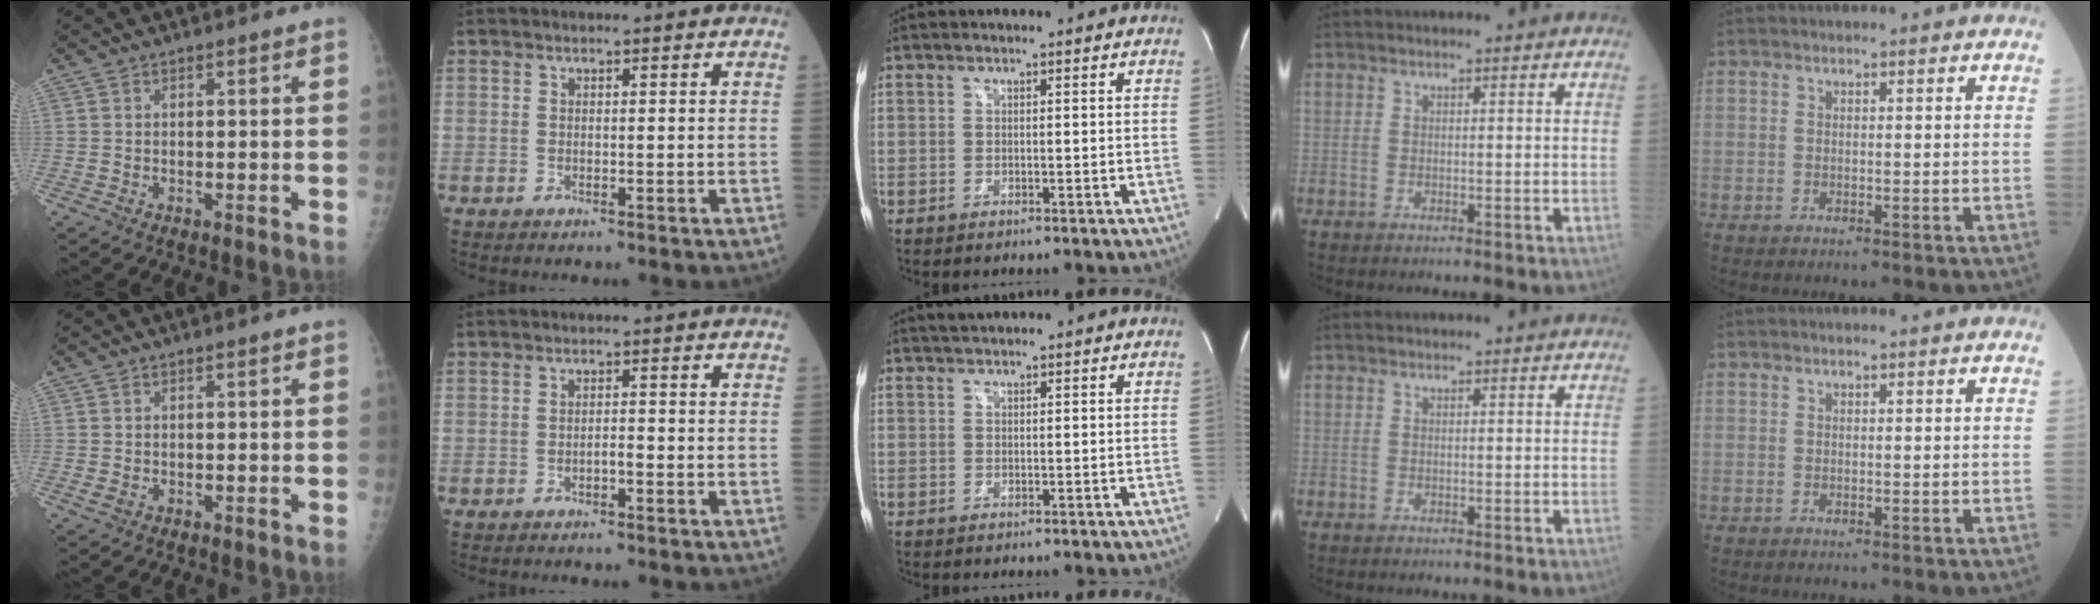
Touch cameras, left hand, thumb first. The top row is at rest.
{"thumb": {"total": 1.2, "force": [0.1, 0.7, 1.0], "torque": [-0.017, 0.003, 0.007]}, "index": {"total": 0.9, "force": [-0.5, 0.1, 0.7], "torque": [-0.011, 0.002, -0.010]}, "middle": {"total": 1.1, "force": [1.0, 0.2, 0.3], "torque": [-0.013, 0.010, 0.021]}}